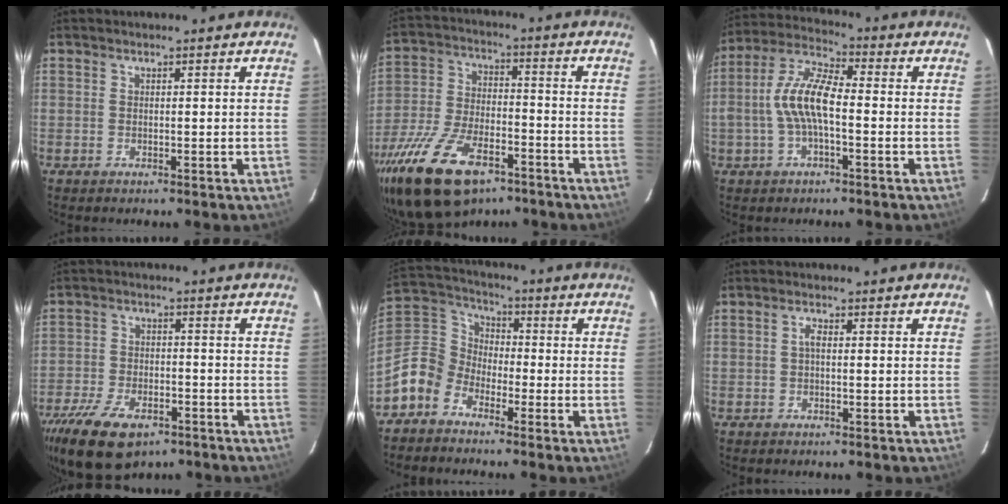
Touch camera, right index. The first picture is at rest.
{"total": 20.3, "force": [-13.0, 9.5, 12.3], "torque": [-0.264, -0.028, -0.225]}
{"total": 10.0, "force": [-1.6, 3.5, 9.2], "torque": [-0.196, 0.014, -0.033]}
{"total": 15.6, "force": [-10.1, 7.9, 8.9], "torque": [-0.206, -0.024, -0.171]}
{"total": 9.7, "force": [-6.0, 7.2, 2.8], "torque": [-0.076, 0.035, -0.140]}
{"total": 1.2, "force": [-0.1, 0.5, 1.1], "torque": [-0.022, 0.007, -0.004]}